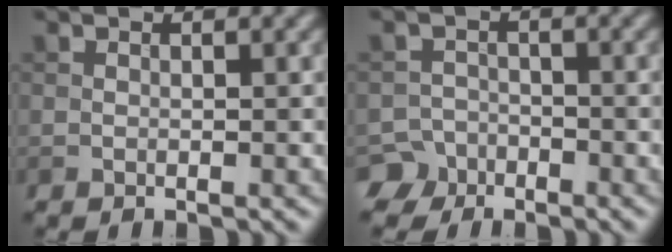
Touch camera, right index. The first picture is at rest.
{"total": 4.3, "force": [-3.3, 2.7, 0.3], "torque": [0.013, -0.003, -0.055]}